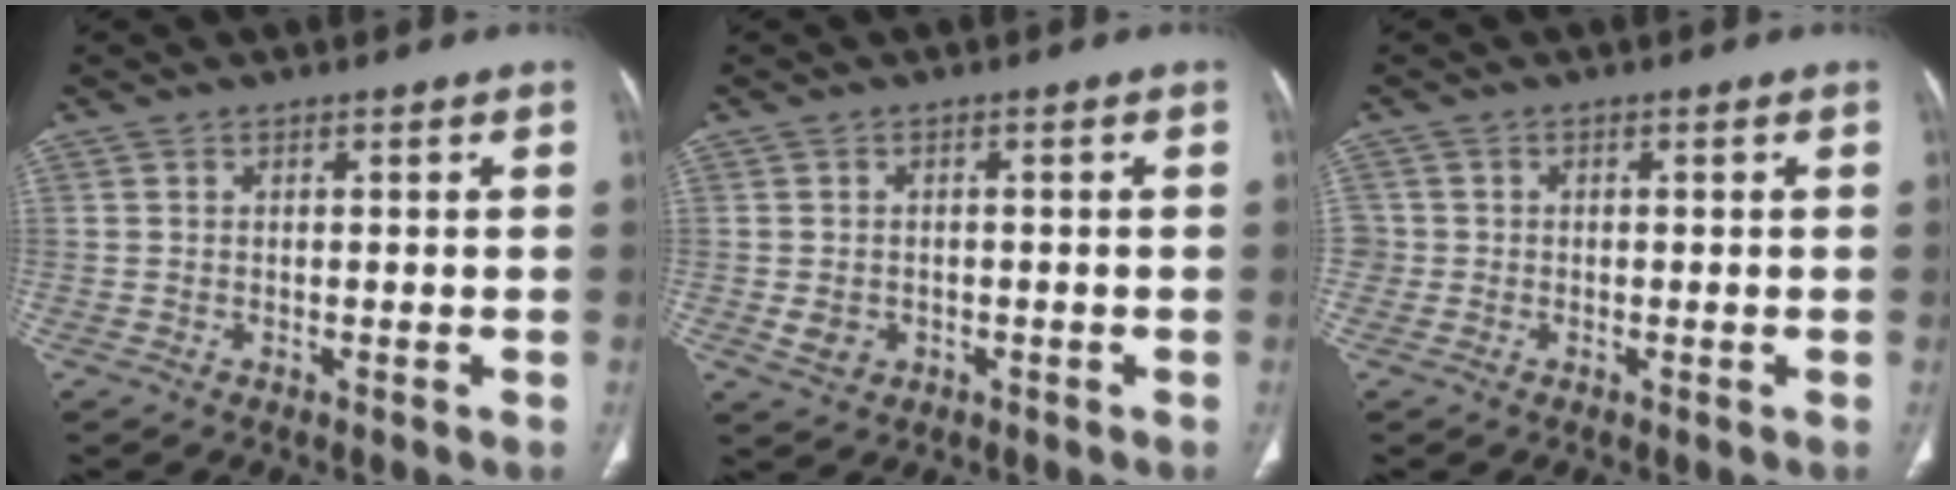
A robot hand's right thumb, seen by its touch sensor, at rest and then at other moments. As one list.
[{"total": 3.0, "force": [-0.8, 2.5, 1.5], "torque": [-0.021, 0.001, -0.006]}, {"total": 2.0, "force": [-0.2, 2.0, 0.1], "torque": [0.010, 0.007, -0.003]}]